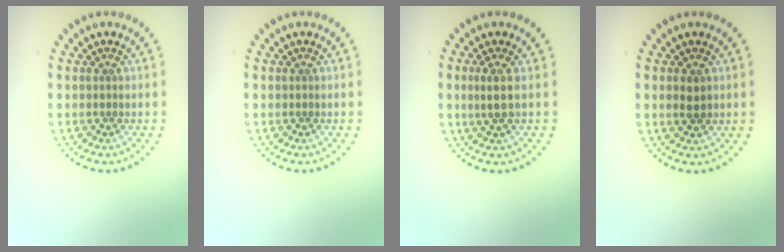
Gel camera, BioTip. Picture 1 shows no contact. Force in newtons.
{"total": 0.0}
{"total": 1.7, "press": 1.3, "slide": 1.0}
{"total": 1.5, "press": 1.5, "slide": 0.1}